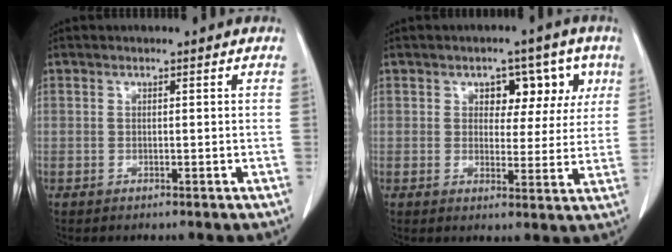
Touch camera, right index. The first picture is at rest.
{"total": 7.1, "force": [3.0, 4.6, 4.5], "torque": [-0.039, 0.022, 0.039]}